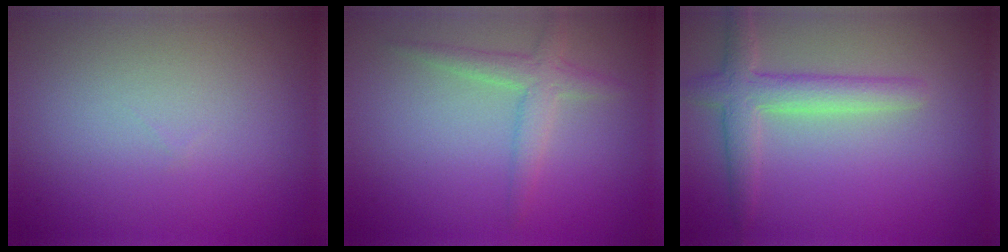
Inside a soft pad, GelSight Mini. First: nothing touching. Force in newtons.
{"total": 2.5, "press": 2.5, "slide": 0.1}
{"total": 3.4, "press": 3.4, "slide": 0.3}